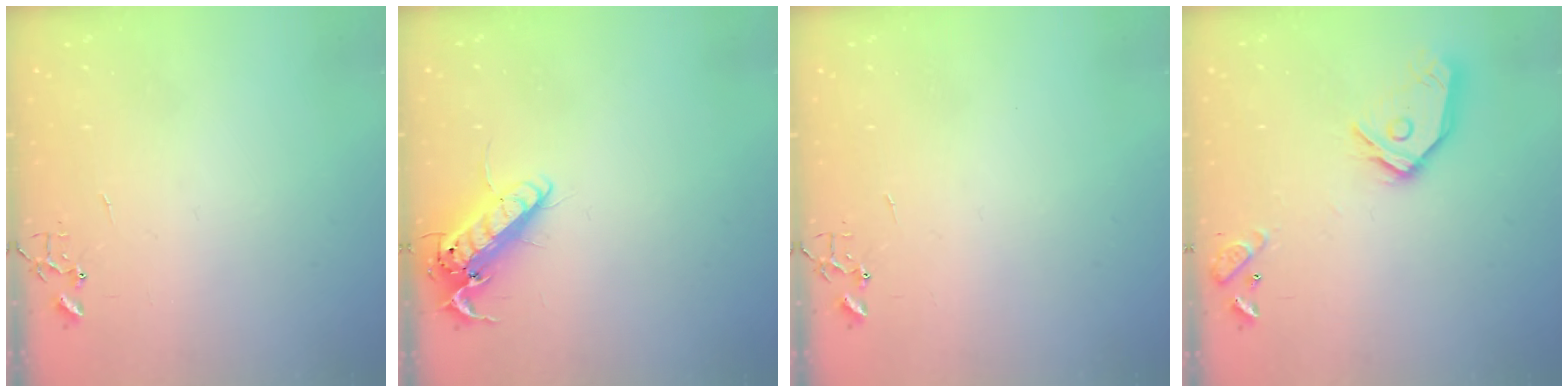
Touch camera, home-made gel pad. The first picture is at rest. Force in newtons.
{"total": 13.8, "press": 13.6, "slide": 2.3}
{"total": 0.0}
{"total": 14.7, "press": 14.6, "slide": 2.0}